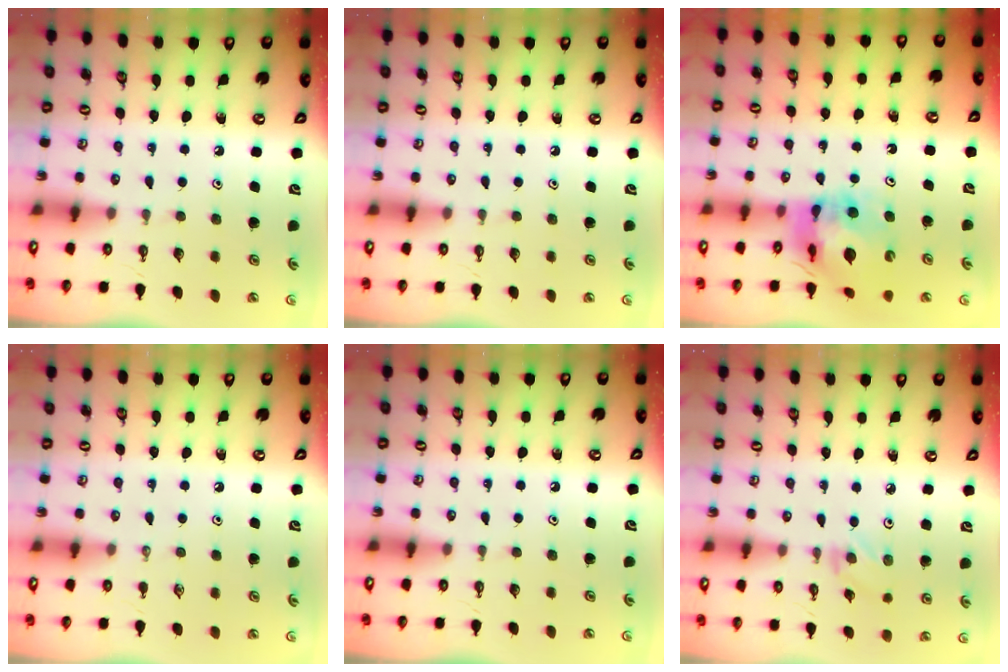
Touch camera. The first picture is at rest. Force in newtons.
{"total": 0.0}
{"total": 14.4, "press": 14.3, "slide": 1.6}
{"total": 0.0}
{"total": 0.0}
{"total": 1.2, "press": 1.1, "slide": 0.2}